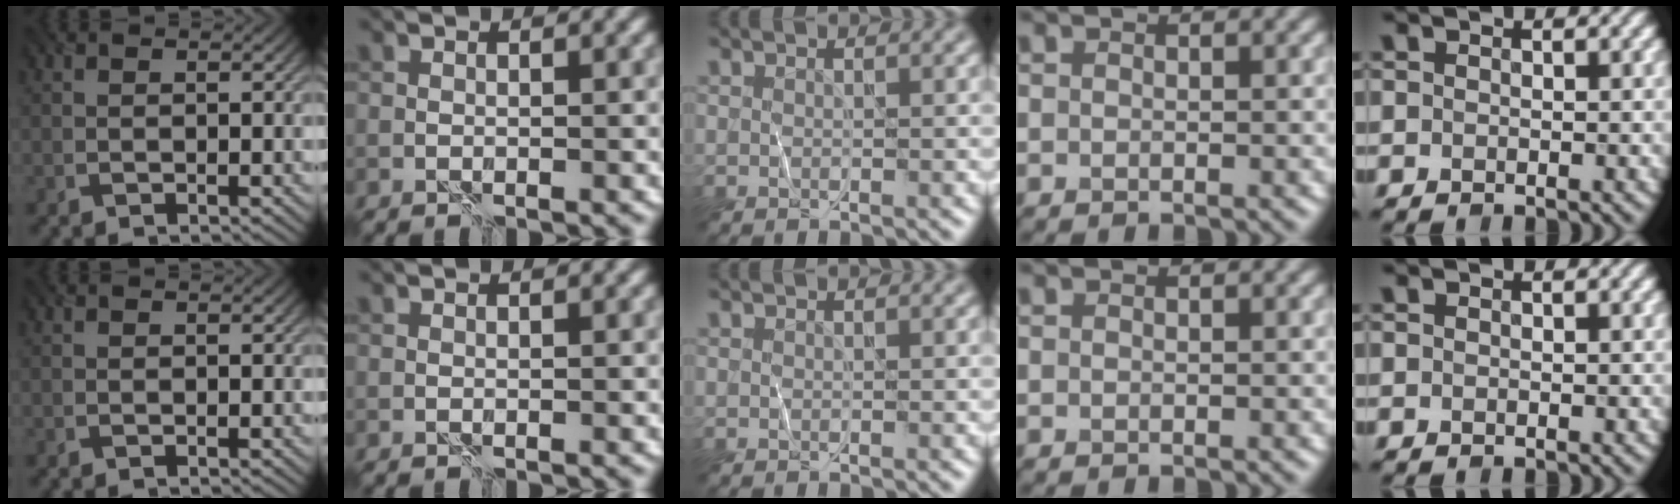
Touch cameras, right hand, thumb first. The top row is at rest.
{}